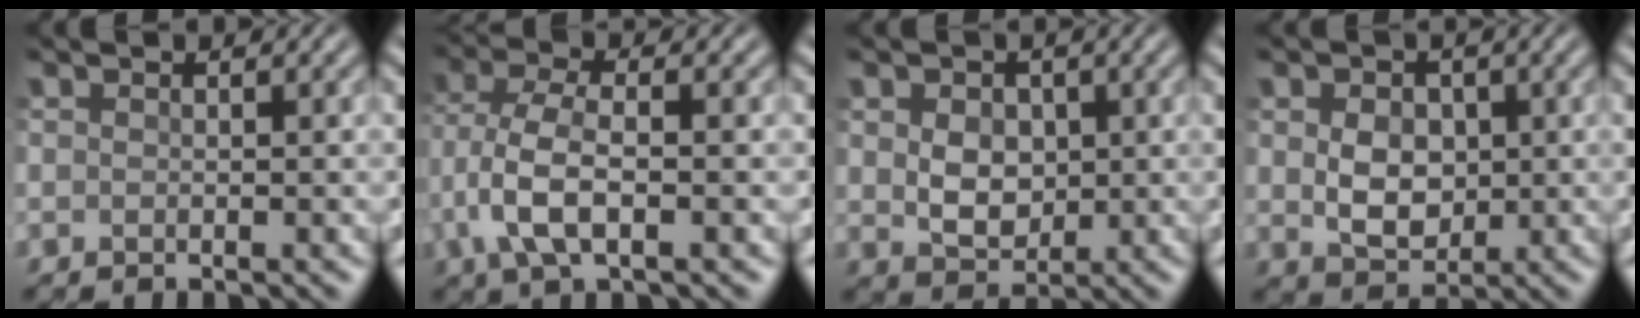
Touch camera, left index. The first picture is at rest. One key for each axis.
{"total": 5.4, "fx": -1.3, "fy": 2.4, "fz": 4.6, "tx": -0.105, "ty": 0.005, "tz": -0.031}
{"total": 3.6, "fx": 0.5, "fy": 2.7, "fz": 2.3, "tx": -0.046, "ty": -0.006, "tz": 0.009}
{"total": 4.0, "fx": 0.3, "fy": 3.0, "fz": 2.7, "tx": -0.054, "ty": -0.007, "tz": 0.006}